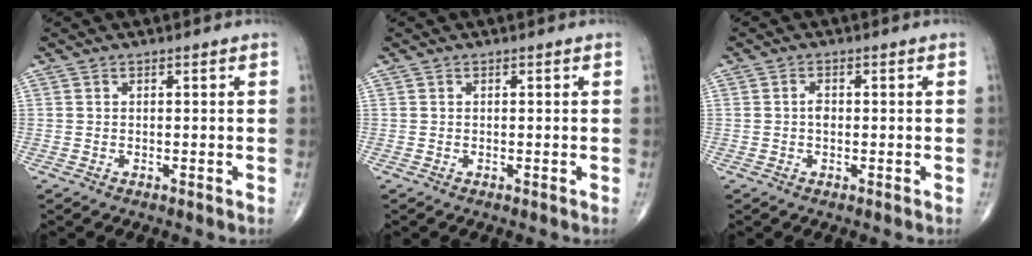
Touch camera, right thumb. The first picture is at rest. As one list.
[{"total": 0.0}, {"total": 1.6, "force": [-0.1, 1.1, 1.2], "torque": [-0.018, 0.003, -0.004]}]